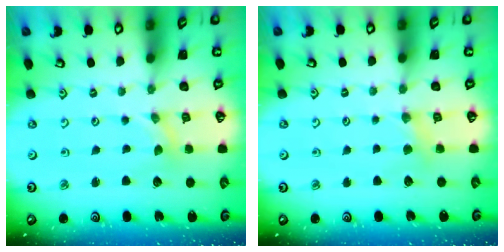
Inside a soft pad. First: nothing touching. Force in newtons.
{"total": 4.5, "press": 4.5, "slide": 0.5}